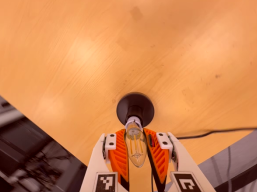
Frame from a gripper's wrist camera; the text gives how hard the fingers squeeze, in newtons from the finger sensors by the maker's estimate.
{"total": 19.7, "left": 18.8, "right": 20.7}